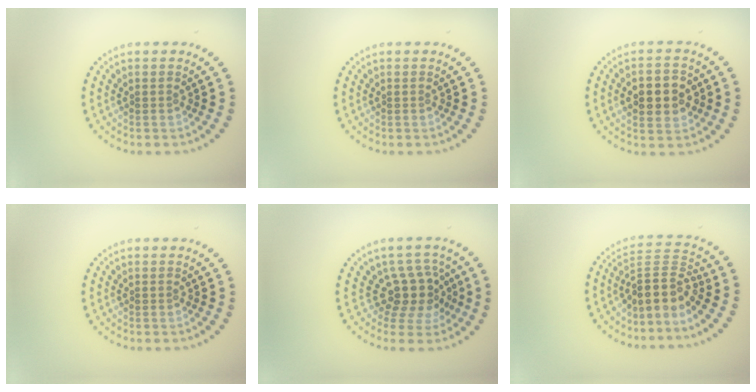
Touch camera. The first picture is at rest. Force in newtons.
{"total": 0.0}
{"total": 4.7, "press": 4.7, "slide": 0.2}
{"total": 0.0}
{"total": 3.5, "press": 2.7, "slide": 2.3}
{"total": 3.9, "press": 2.8, "slide": 2.8}